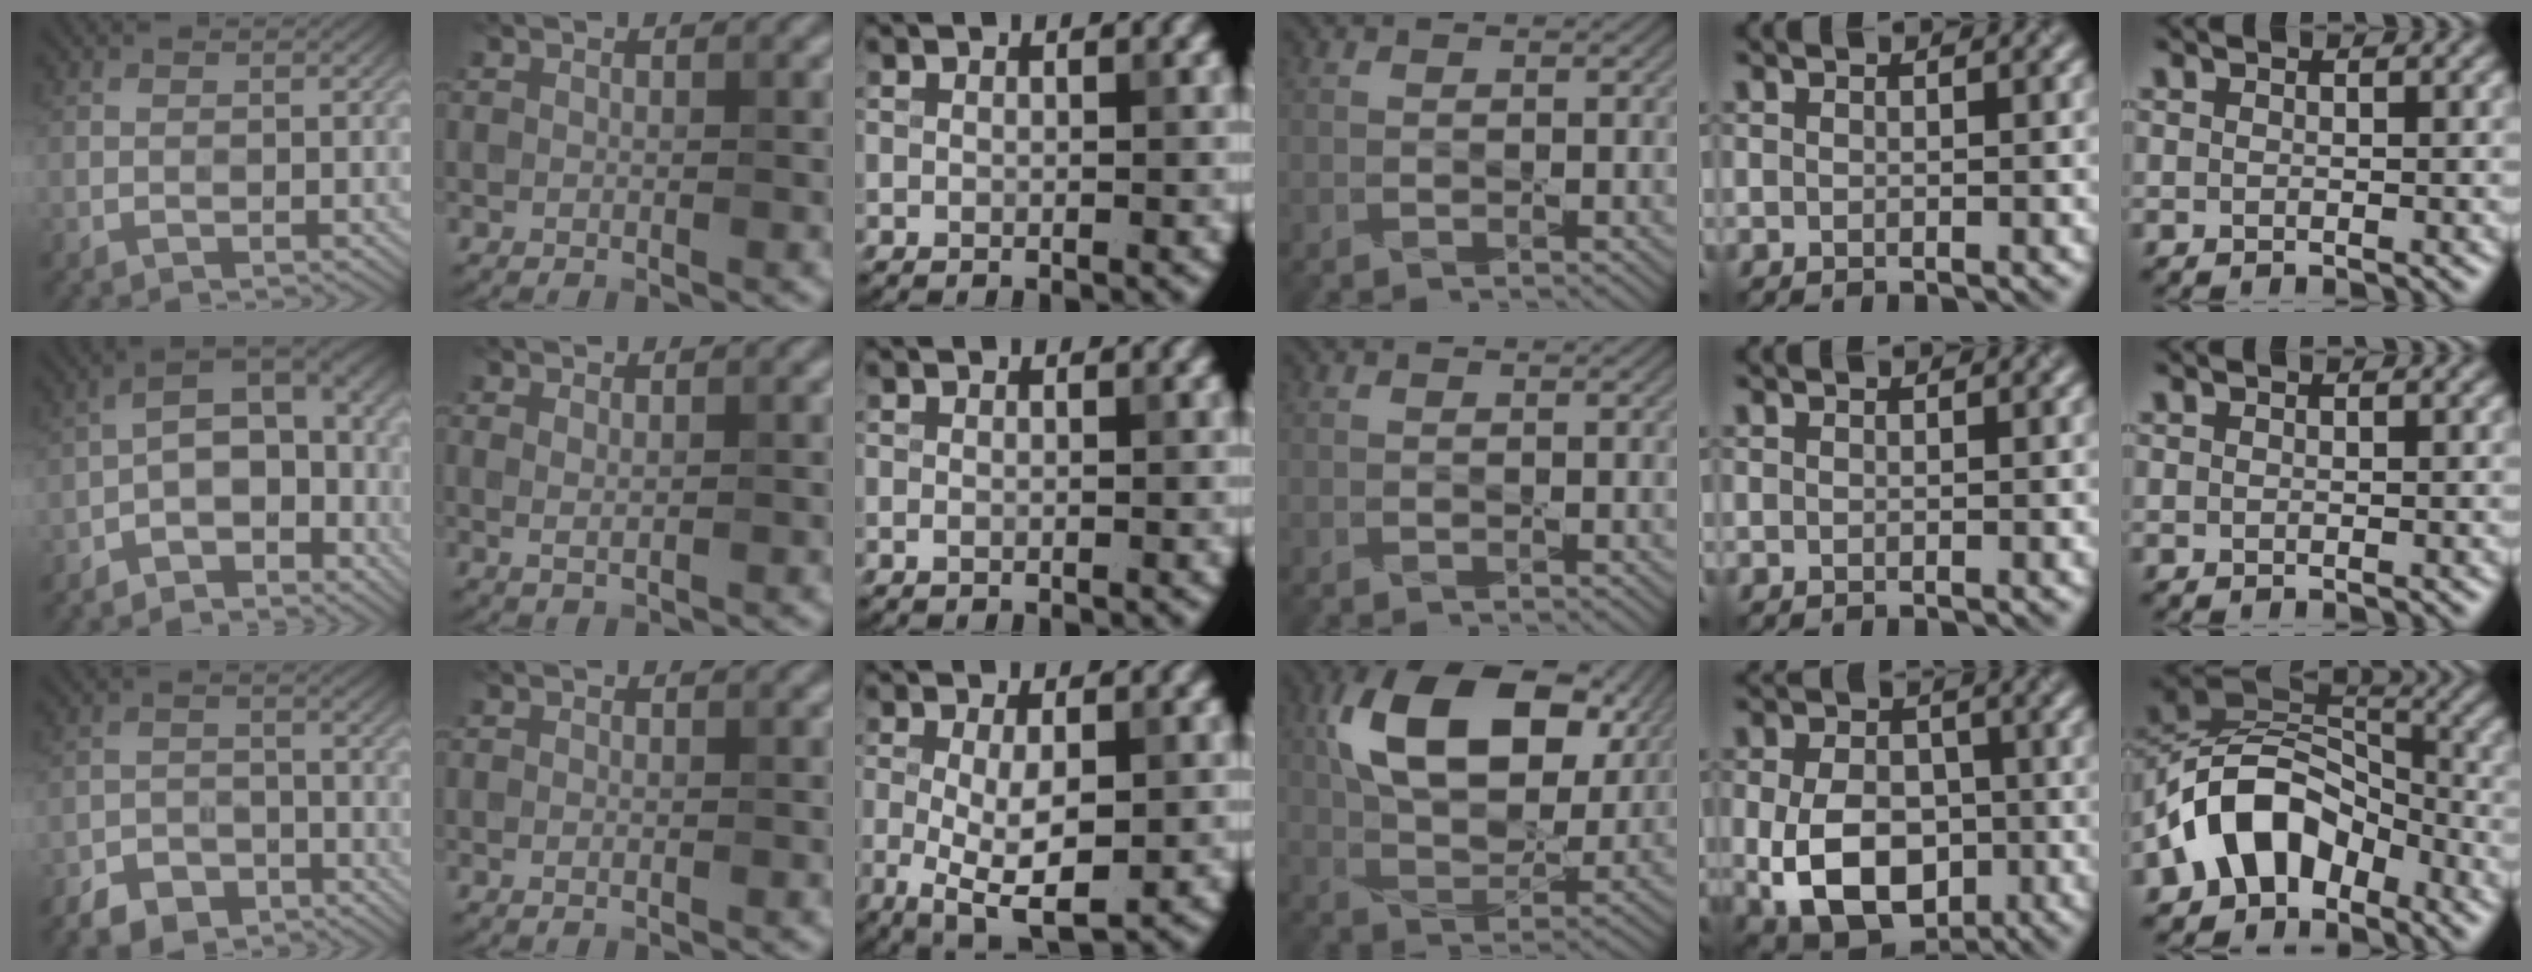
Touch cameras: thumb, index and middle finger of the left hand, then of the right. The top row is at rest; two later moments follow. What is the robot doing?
{"motion": "wipe", "object": "bowl"}